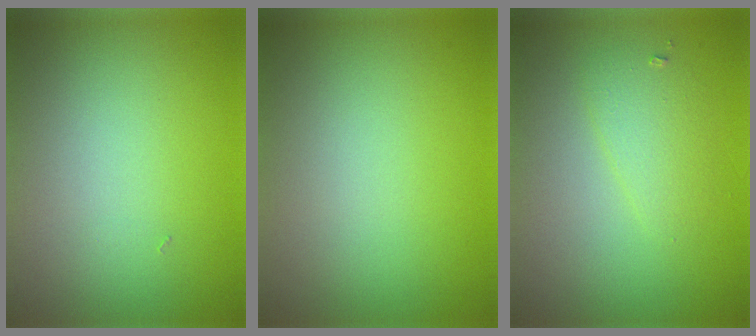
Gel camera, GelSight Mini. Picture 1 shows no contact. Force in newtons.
{"total": 0.0}
{"total": 2.0, "press": 2.0, "slide": 0.1}